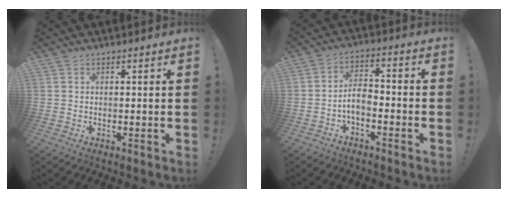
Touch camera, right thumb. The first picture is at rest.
{"total": 6.2, "force": [-2.8, 3.2, 4.5], "torque": [-0.087, 0.006, -0.052]}